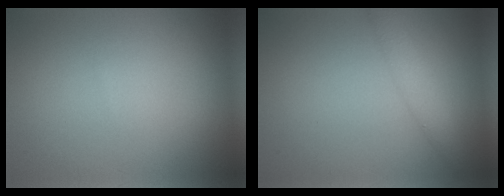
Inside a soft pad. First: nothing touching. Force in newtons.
{"total": 2.4, "press": 2.4, "slide": 0.1}